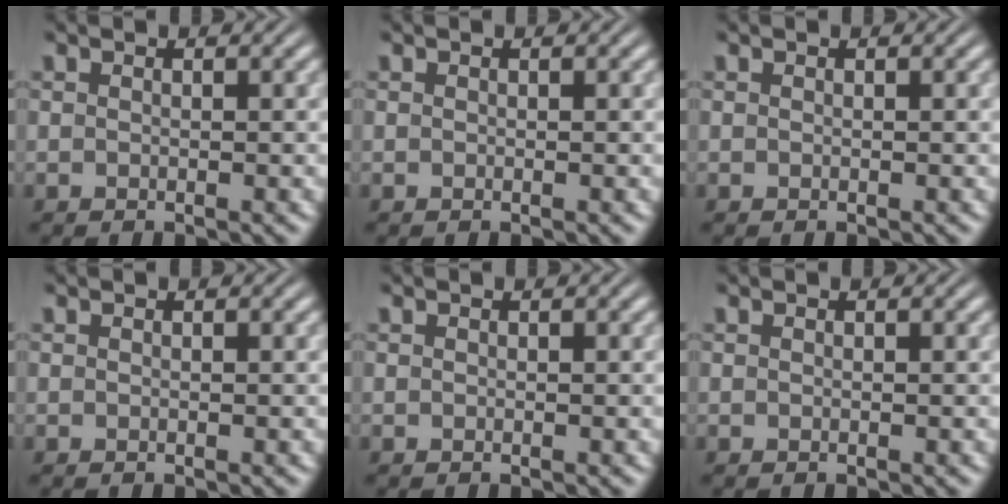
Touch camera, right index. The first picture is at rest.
{"total": 0.0}
{"total": 0.0}
{"total": 0.0}
{"total": 0.0}
{"total": 0.0}